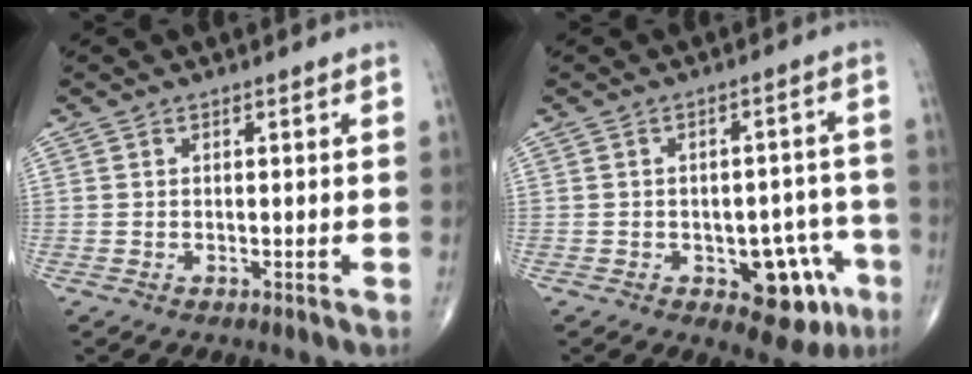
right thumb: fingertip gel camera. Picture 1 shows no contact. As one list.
[{"total": 10.6, "force": [-4.4, 5.8, 7.6], "torque": [-0.053, 0.030, -0.047]}]